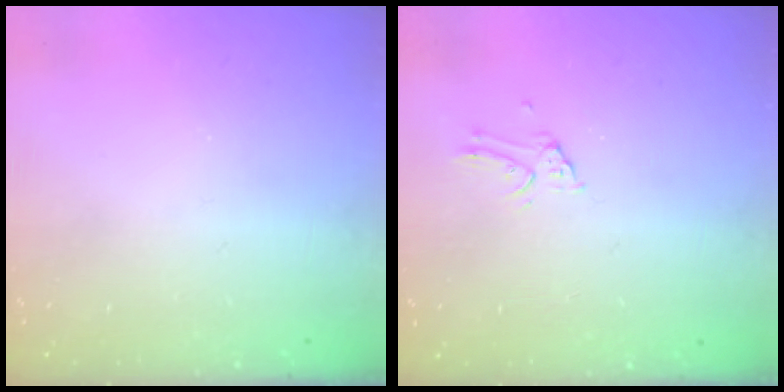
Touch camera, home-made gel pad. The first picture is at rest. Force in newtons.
{"total": 1.6, "press": 1.5, "slide": 0.1}